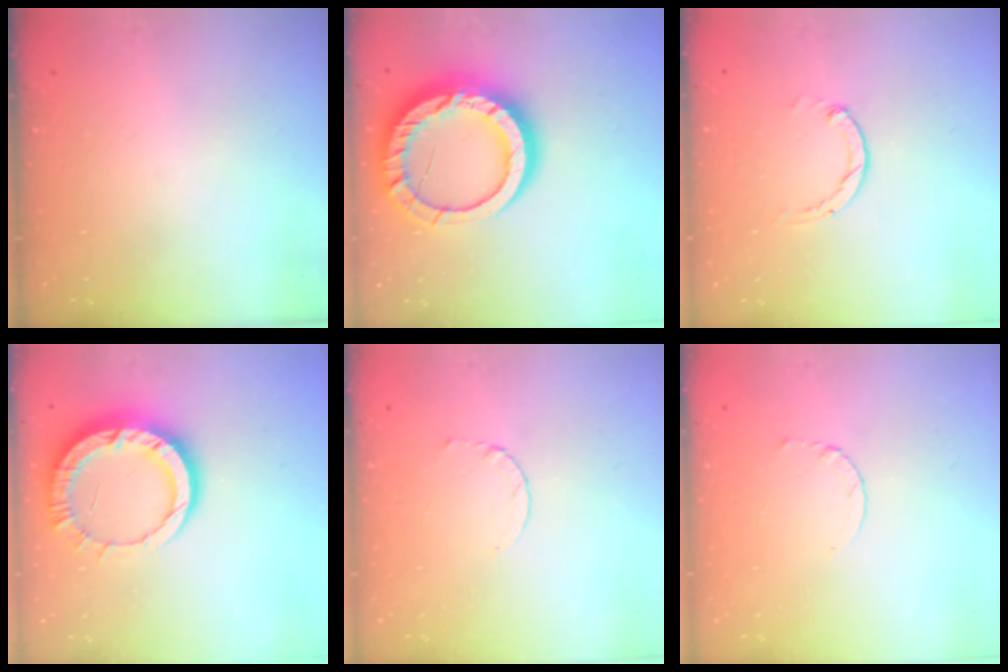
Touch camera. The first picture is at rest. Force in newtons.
{"total": 19.6, "press": 19.5, "slide": 1.8}
{"total": 1.2, "press": 1.2, "slide": 0.3}
{"total": 14.0, "press": 13.9, "slide": 1.4}
{"total": 2.6, "press": 2.6, "slide": 0.3}
{"total": 2.6, "press": 2.6, "slide": 0.3}